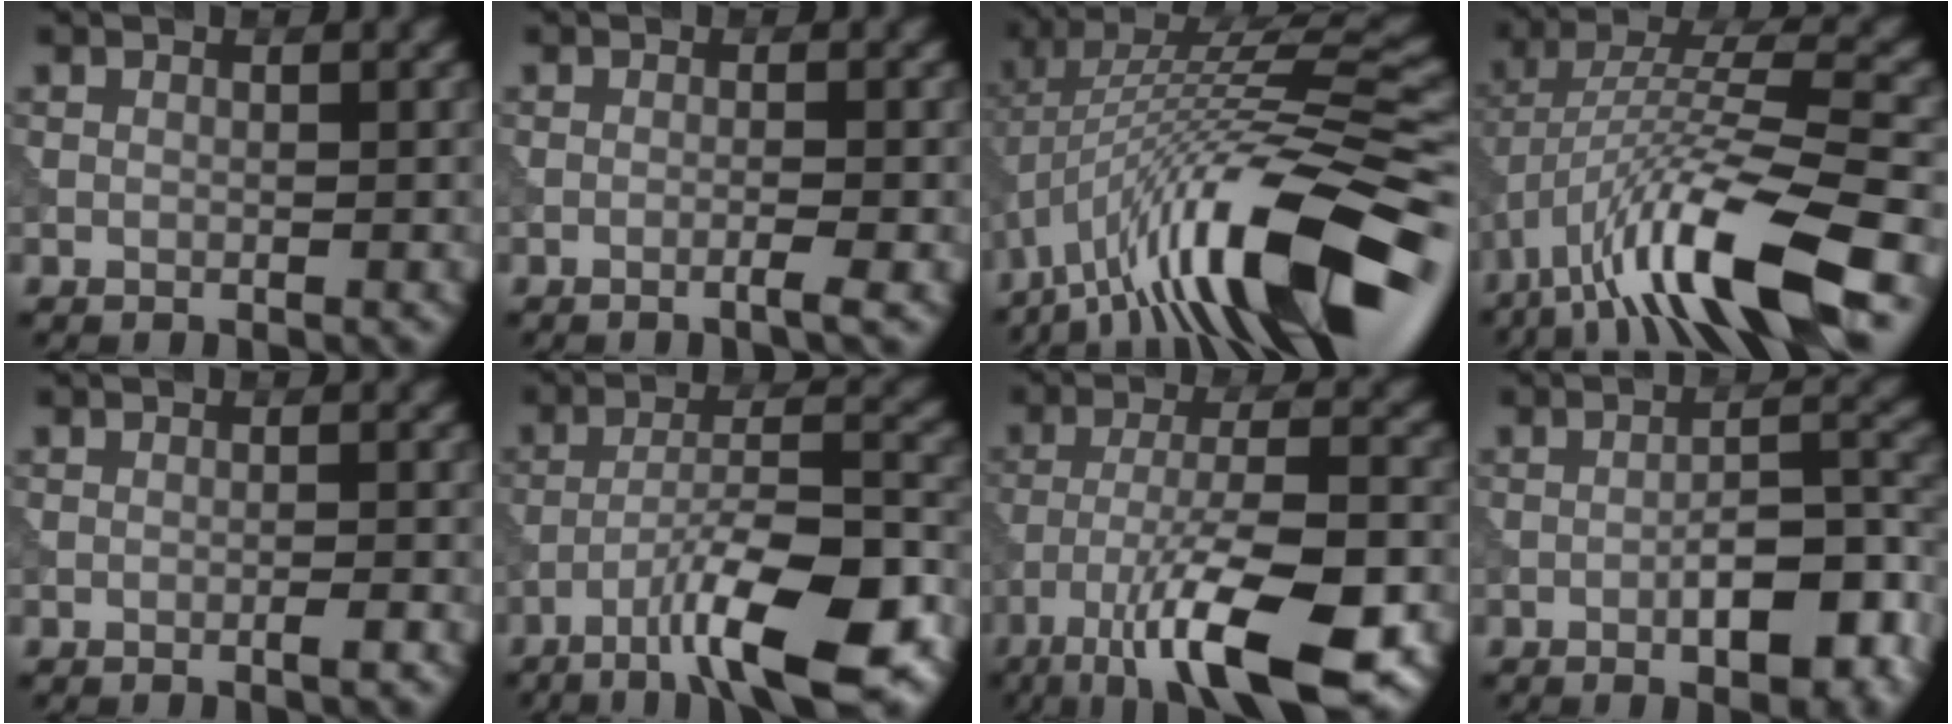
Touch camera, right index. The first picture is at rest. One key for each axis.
{"total": 1.7, "fx": -0.7, "fy": 0.2, "fz": 1.5, "tx": -0.019, "ty": 0.003, "tz": -0.020}
{"total": 14.8, "fx": -6.9, "fy": 3.9, "fz": 12.6, "tx": -0.217, "ty": 0.027, "tz": -0.117}
{"total": 11.6, "fx": -5.8, "fy": 2.8, "fz": 9.7, "tx": -0.181, "ty": 0.012, "tz": -0.104}
{"total": 0.8, "fx": -0.4, "fy": 0.0, "fz": 0.7, "tx": -0.010, "ty": 0.003, "tz": -0.010}
{"total": 11.7, "fx": -7.0, "fy": 2.5, "fz": 9.1, "tx": -0.149, "ty": 0.010, "tz": -0.115}
{"total": 11.5, "fx": -6.3, "fy": 2.9, "fz": 9.2, "tx": -0.159, "ty": -0.001, "tz": -0.111}
{"total": 7.1, "fx": -3.1, "fy": 2.3, "fz": 5.9, "tx": -0.082, "ty": 0.011, "tz": -0.045}